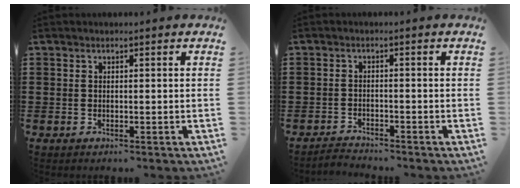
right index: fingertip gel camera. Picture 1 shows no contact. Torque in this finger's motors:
{"motor_torque": [-1.16, 0.26, -0.71, -0.21]}